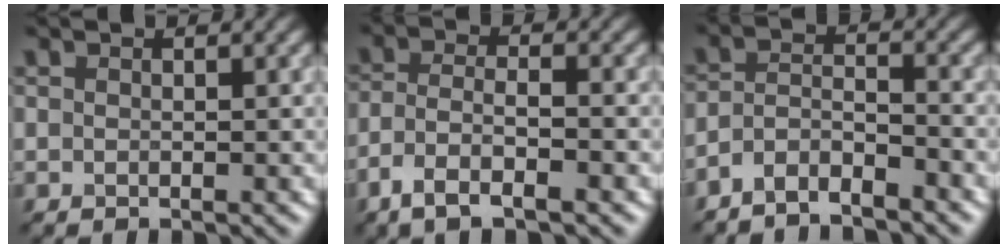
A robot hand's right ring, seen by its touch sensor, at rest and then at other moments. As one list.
[{"total": 4.6, "force": [-2.8, 1.3, 3.4], "torque": [-0.069, 0.000, -0.058]}, {"total": 3.4, "force": [-3.0, 0.8, 1.5], "torque": [-0.029, 0.003, -0.065]}]